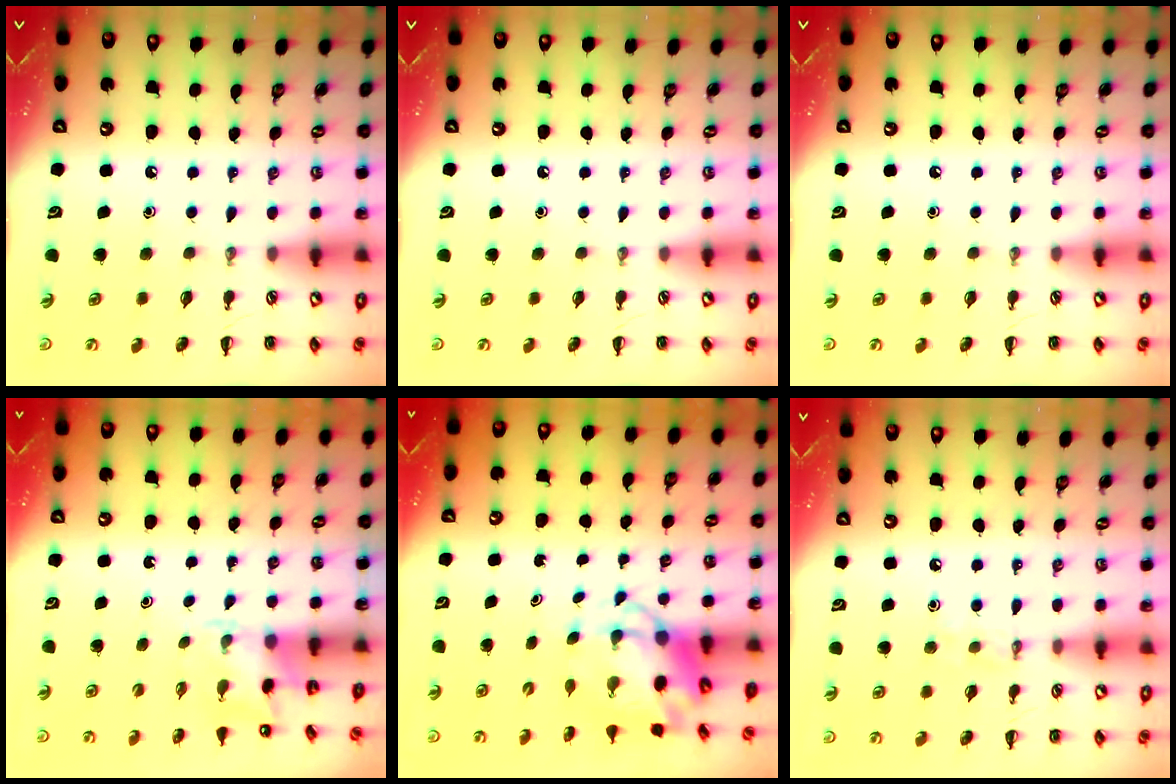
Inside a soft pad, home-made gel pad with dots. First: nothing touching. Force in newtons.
{"total": 0.0}
{"total": 0.0}
{"total": 2.5, "press": 2.3, "slide": 1.0}
{"total": 5.4, "press": 5.1, "slide": 1.7}
{"total": 3.8, "press": 3.7, "slide": 1.2}